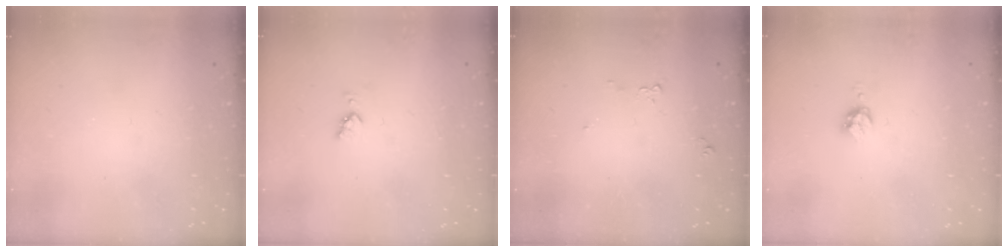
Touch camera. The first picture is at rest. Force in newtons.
{"total": 3.6, "press": 3.5, "slide": 0.9}
{"total": 5.5, "press": 5.5, "slide": 0.7}
{"total": 3.7, "press": 3.7, "slide": 0.5}